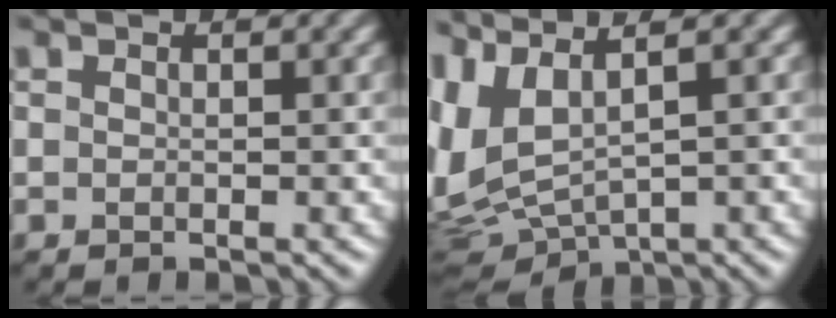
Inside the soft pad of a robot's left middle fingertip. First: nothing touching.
{"total": 7.0, "force": [1.2, 3.4, 6.0], "torque": [-0.149, -0.008, 0.041]}